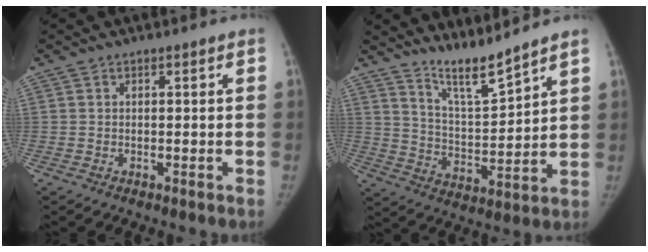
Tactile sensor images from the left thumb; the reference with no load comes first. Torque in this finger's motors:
{"motor_torque": [0.77, -0.41, 0.59, -0.71, 0.02]}